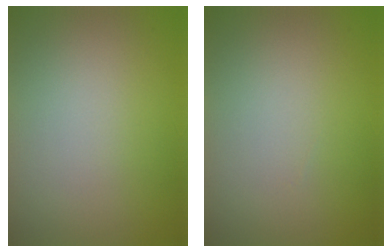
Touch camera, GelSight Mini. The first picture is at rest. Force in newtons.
{"total": 0.0}